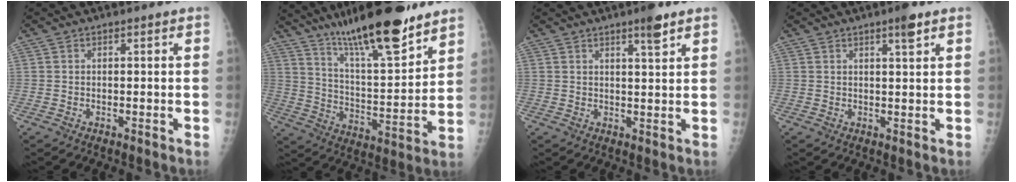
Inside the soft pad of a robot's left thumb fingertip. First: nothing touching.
{"total": 21.2, "force": [15.3, 4.4, 13.9], "torque": [-0.207, -0.075, 0.258]}
{"total": 3.9, "force": [2.7, 0.5, 2.9], "torque": [-0.039, -0.017, 0.039]}
{"total": 3.1, "force": [1.9, 0.4, 2.4], "torque": [-0.034, -0.010, 0.027]}